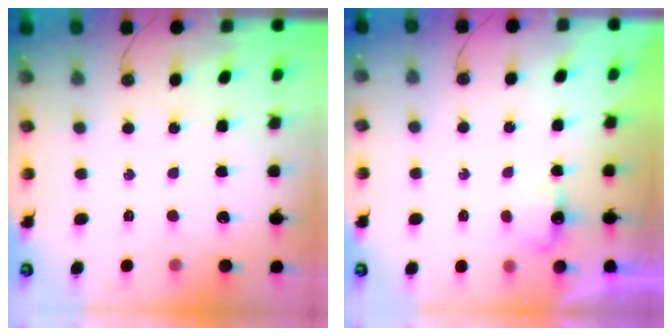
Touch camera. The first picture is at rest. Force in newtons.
{"total": 3.4, "press": 3.4, "slide": 0.5}